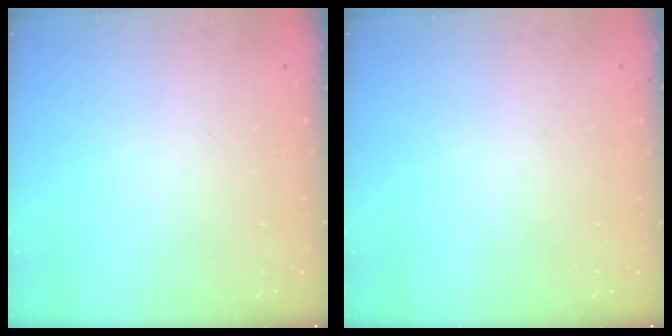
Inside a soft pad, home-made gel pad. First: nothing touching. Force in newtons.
{"total": 0.0}